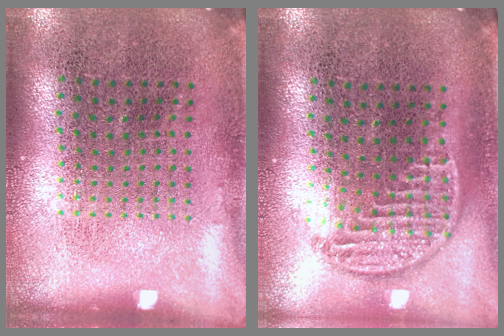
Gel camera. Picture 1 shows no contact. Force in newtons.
{"total": 1.3, "press": 1.1, "slide": 0.6}